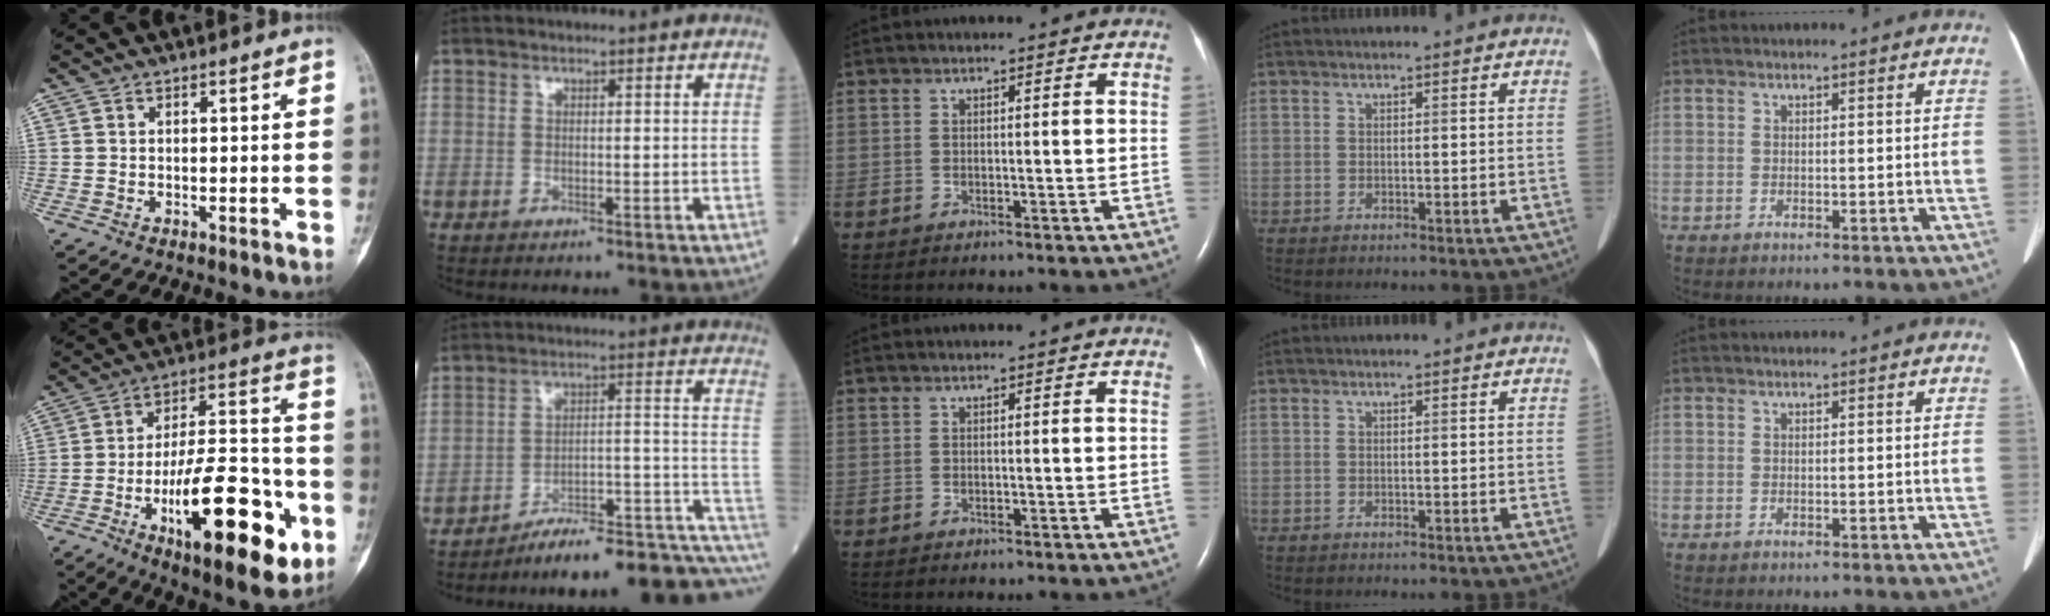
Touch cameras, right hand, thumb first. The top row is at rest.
{"thumb": {"total": 26.2, "force": [-9.8, 9.4, 22.4], "torque": [-0.318, 0.041, -0.142]}, "index": {"total": 20.5, "force": [-18.4, 1.4, 8.8], "torque": [-0.047, 0.040, -0.254]}}